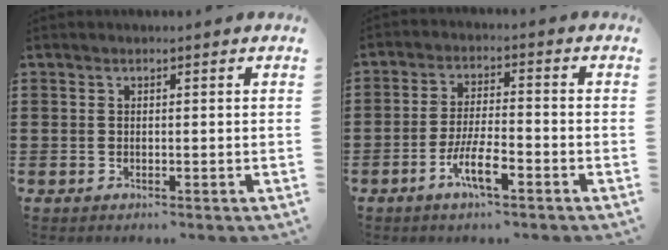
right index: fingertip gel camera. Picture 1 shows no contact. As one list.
[{"total": 6.6, "force": [-3.4, 1.6, 5.4], "torque": [-0.123, -0.010, -0.067]}]